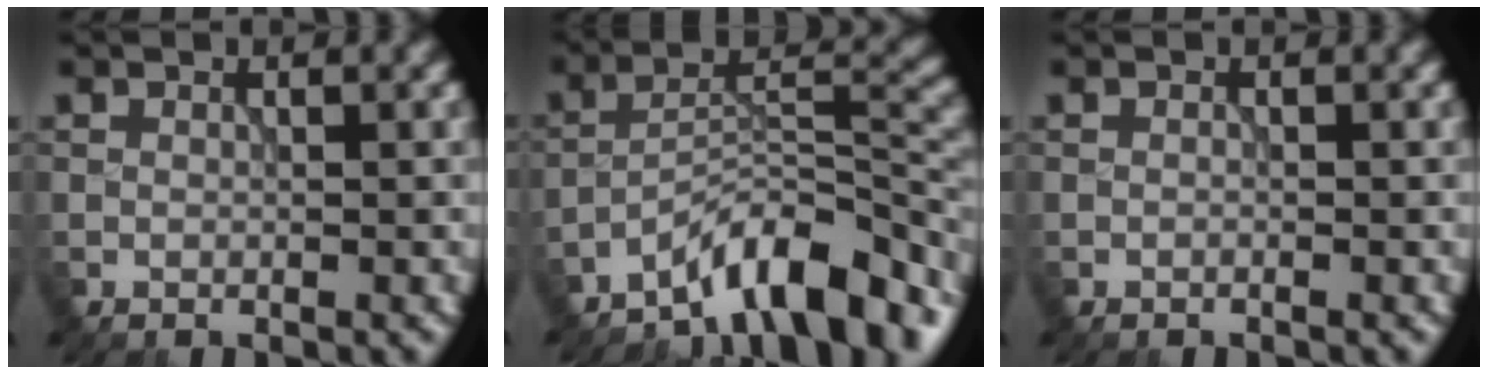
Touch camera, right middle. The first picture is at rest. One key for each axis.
{"total": 9.0, "fx": -6.5, "fy": 2.5, "fz": 5.7, "tx": -0.077, "ty": 0.008, "tz": -0.117}
{"total": 0.0}